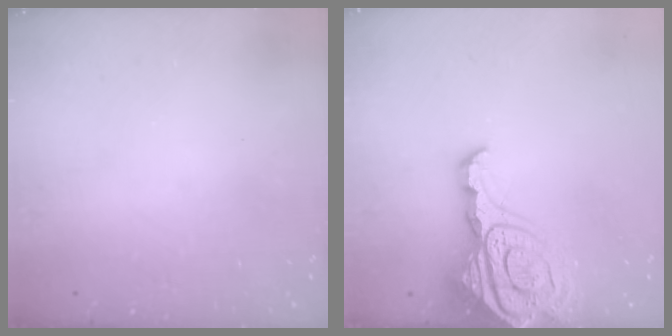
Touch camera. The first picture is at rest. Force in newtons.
{"total": 17.8, "press": 17.7, "slide": 2.0}